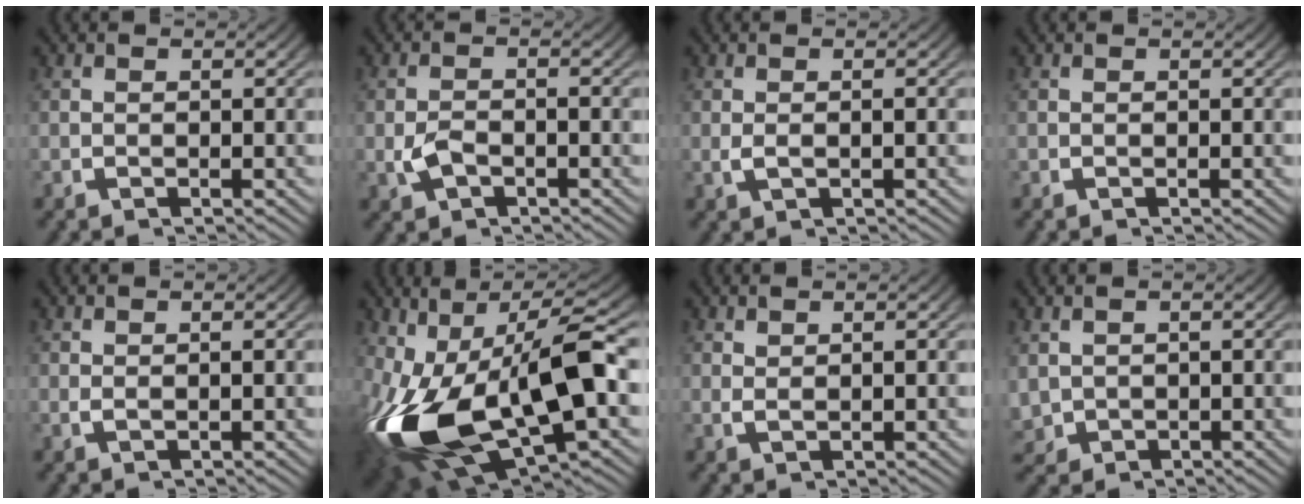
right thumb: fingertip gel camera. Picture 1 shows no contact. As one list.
[{"total": 2.4, "force": [-1.0, 1.5, 1.6], "torque": [-0.044, -0.007, -0.011]}, {"total": 1.3, "force": [-0.1, 0.6, 1.2], "torque": [-0.031, -0.003, 0.004]}, {"total": 0.0}, {"total": 0.7, "force": [0.2, 0.3, 0.6], "torque": [-0.017, -0.003, 0.008]}, {"total": 17.1, "force": [-2.2, 9.3, 14.2], "torque": [-0.293, -0.039, -0.013]}, {"total": 0.9, "force": [0.7, 0.4, 0.6], "torque": [-0.015, -0.004, 0.019]}, {"total": 3.4, "force": [-0.2, 3.1, 1.5], "torque": [-0.053, -0.025, 0.014]}]